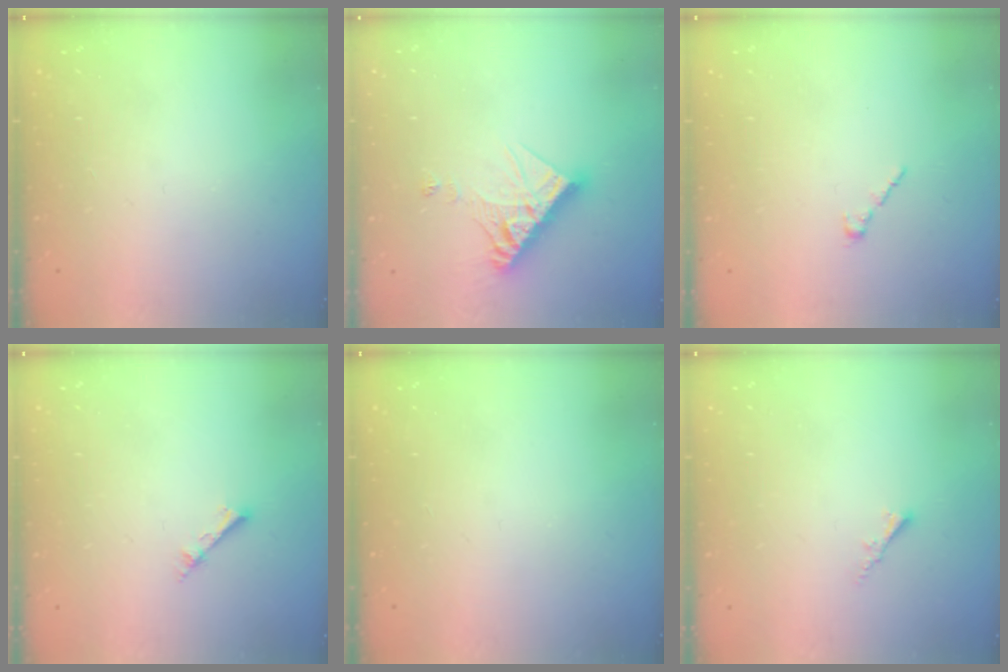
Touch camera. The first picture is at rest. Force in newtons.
{"total": 11.6, "press": 11.5, "slide": 1.1}
{"total": 1.7, "press": 1.7, "slide": 0.5}
{"total": 2.1, "press": 2.1, "slide": 0.3}
{"total": 0.0}
{"total": 1.8, "press": 1.7, "slide": 0.5}